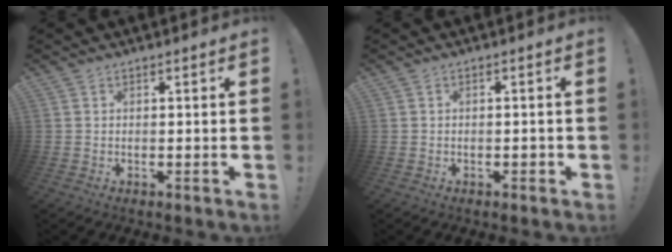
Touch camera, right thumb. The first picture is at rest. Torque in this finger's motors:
{"motor_torque": [0.35, 0.21, 0.19, -0.21, -0.01]}